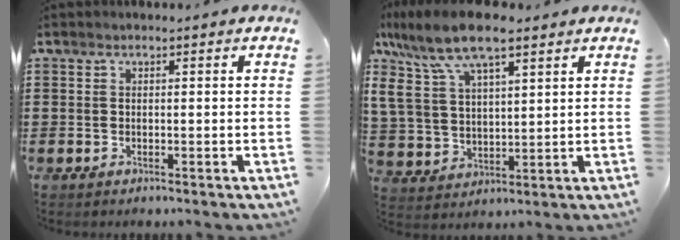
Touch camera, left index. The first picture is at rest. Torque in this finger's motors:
{"motor_torque": [2.14, 0.00, 0.82, 0.21]}